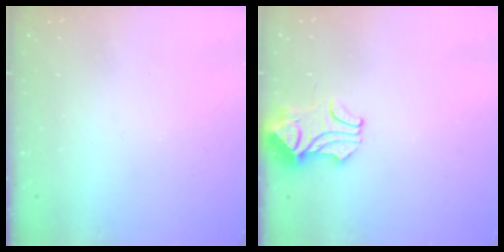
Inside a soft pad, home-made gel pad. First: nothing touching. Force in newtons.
{"total": 2.1, "press": 1.9, "slide": 0.8}